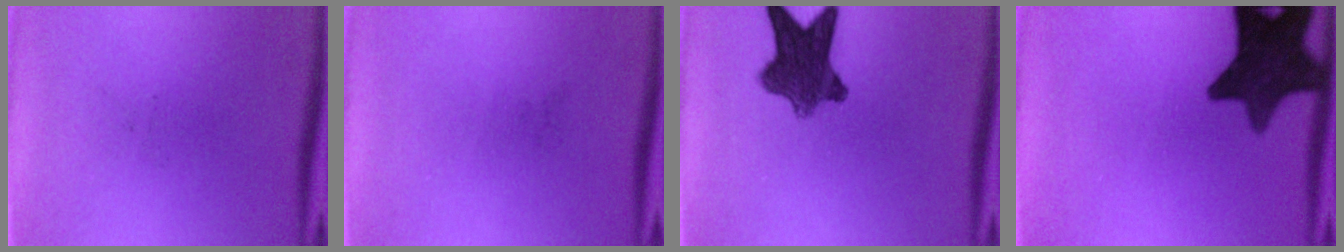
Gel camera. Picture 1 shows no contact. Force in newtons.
{"total": 0.0}
{"total": 9.6}
{"total": 12.7}